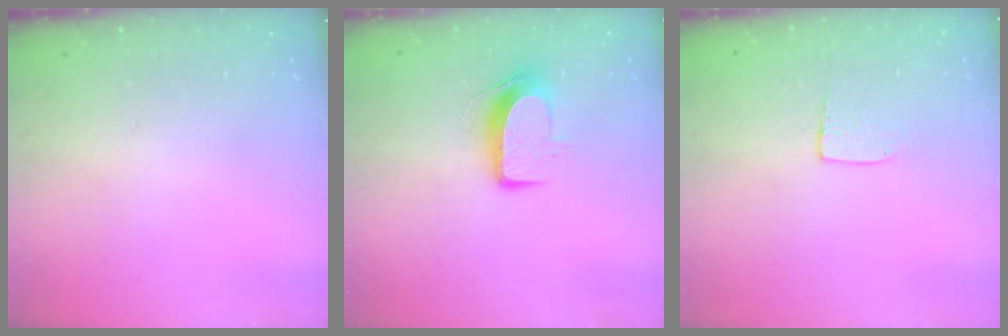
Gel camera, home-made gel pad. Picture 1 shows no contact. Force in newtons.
{"total": 8.7, "press": 8.6, "slide": 0.5}
{"total": 5.8, "press": 5.8, "slide": 0.4}